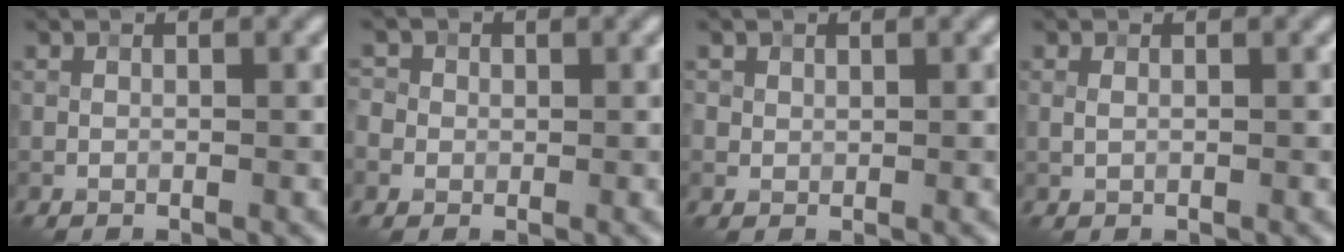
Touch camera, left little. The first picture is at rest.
{"total": 2.9, "force": [0.4, 2.7, 1.1], "torque": [-0.003, 0.015, -0.015]}
{"total": 0.9, "force": [0.5, 0.7, 0.1], "torque": [0.003, -0.003, 0.010]}
{"total": 0.5, "force": [0.1, 0.3, 0.4], "torque": [-0.012, 0.001, 0.002]}